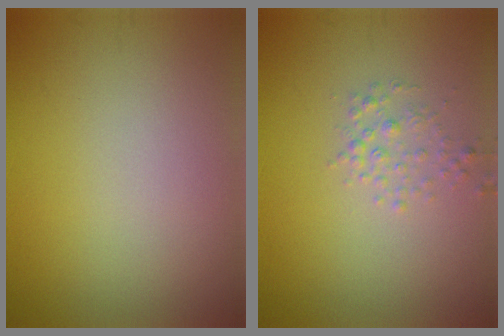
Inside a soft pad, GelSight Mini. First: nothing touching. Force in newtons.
{"total": 1.5, "press": 1.5, "slide": 0.0}